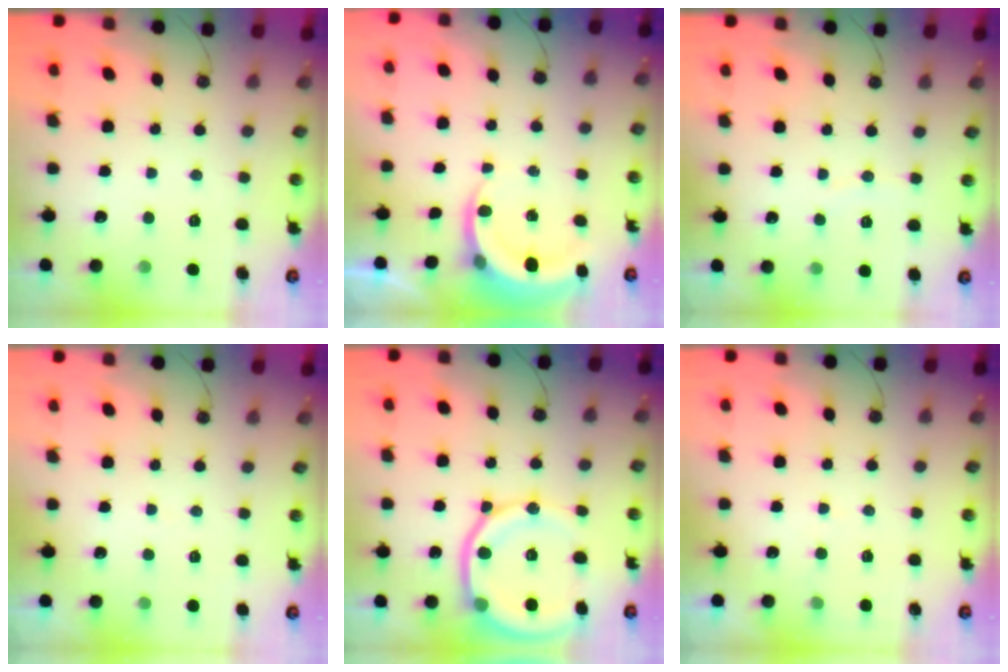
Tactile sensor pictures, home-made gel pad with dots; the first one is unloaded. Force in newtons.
{"total": 5.0, "press": 5.0, "slide": 0.6}
{"total": 3.2, "press": 3.2, "slide": 0.4}
{"total": 3.5, "press": 3.5, "slide": 0.4}
{"total": 15.2, "press": 15.1, "slide": 2.1}
{"total": 2.3, "press": 2.3, "slide": 0.3}